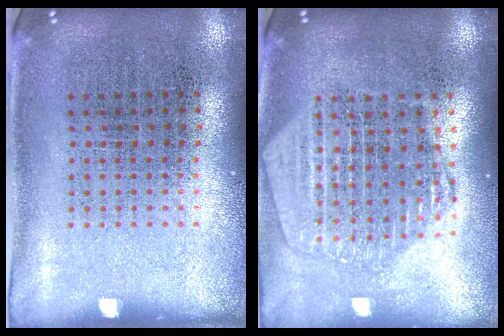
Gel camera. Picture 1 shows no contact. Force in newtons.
{"total": 2.2, "press": 2.0, "slide": 1.0}